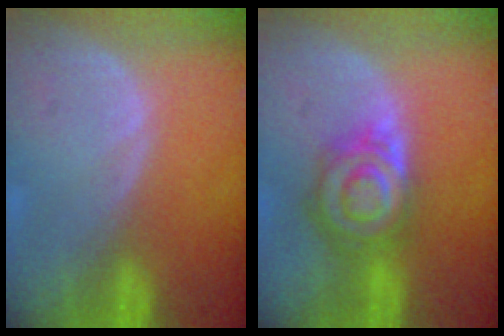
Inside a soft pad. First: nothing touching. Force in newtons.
{"total": 7.9, "press": 6.9, "slide": 3.7}